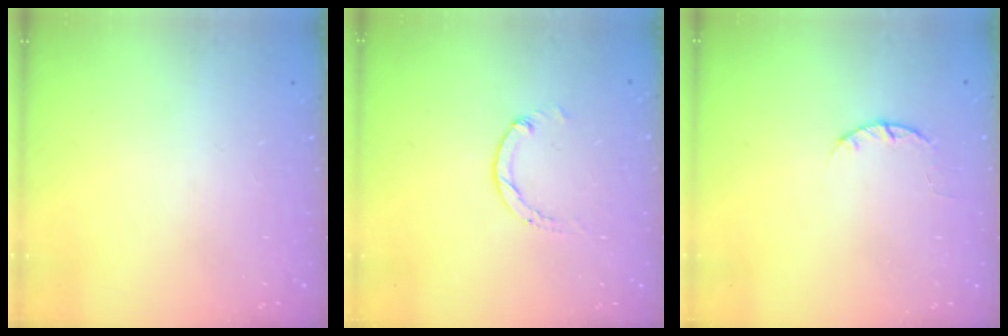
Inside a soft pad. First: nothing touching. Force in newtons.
{"total": 1.3, "press": 1.2, "slide": 0.2}
{"total": 2.4, "press": 2.4, "slide": 0.4}